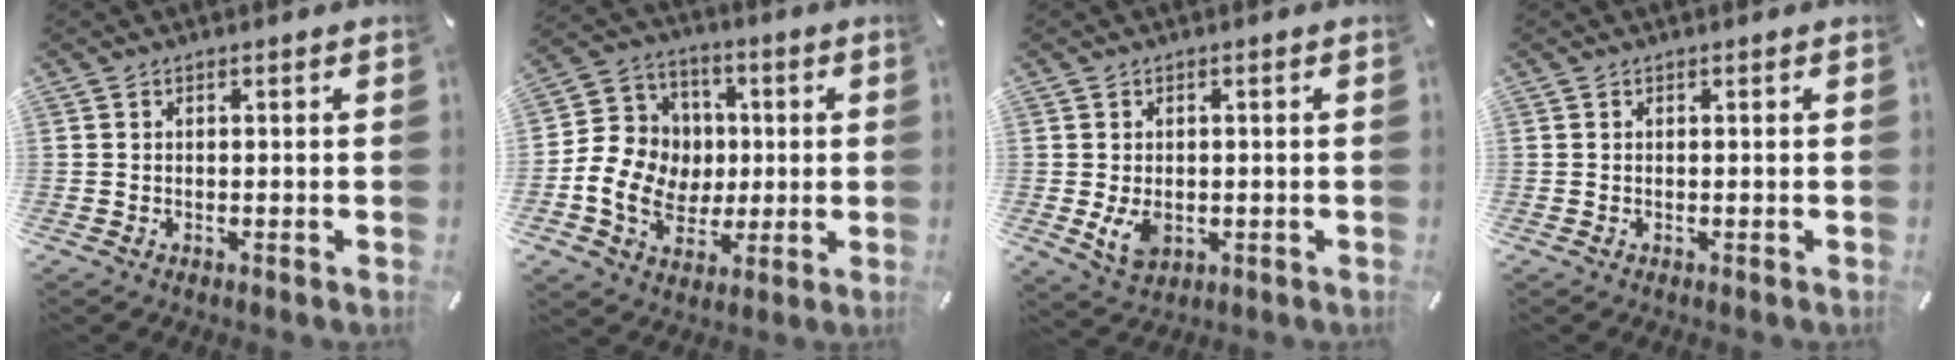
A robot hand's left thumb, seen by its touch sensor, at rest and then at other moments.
{"total": 12.4, "force": [-1.3, 11.6, 4.3], "torque": [-0.076, 0.019, -0.013]}
{"total": 4.8, "force": [-0.6, 3.6, 3.2], "torque": [-0.066, -0.004, -0.012]}
{"total": 0.0}